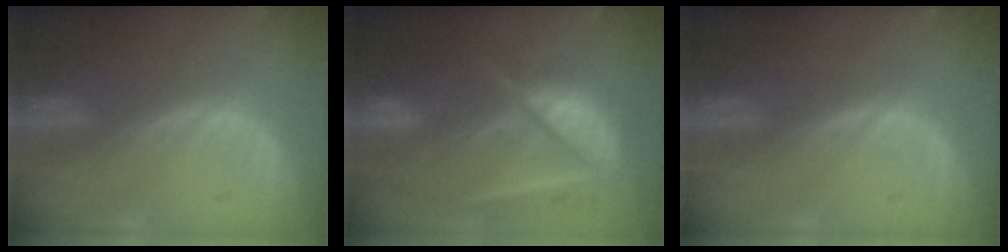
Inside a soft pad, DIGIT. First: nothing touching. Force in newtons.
{"total": 9.8, "press": 8.2, "slide": 5.3}
{"total": 0.0}